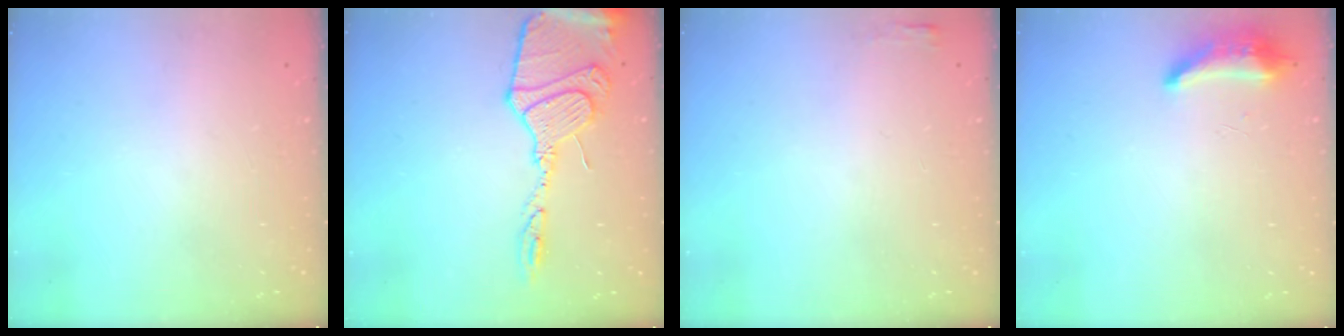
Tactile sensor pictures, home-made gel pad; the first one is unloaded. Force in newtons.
{"total": 16.8, "press": 16.7, "slide": 1.5}
{"total": 2.7, "press": 2.6, "slide": 0.8}
{"total": 16.0, "press": 10.0, "slide": 12.4}